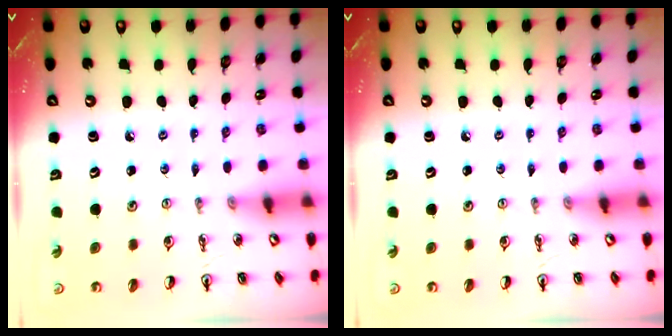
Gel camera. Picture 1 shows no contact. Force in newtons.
{"total": 0.0}